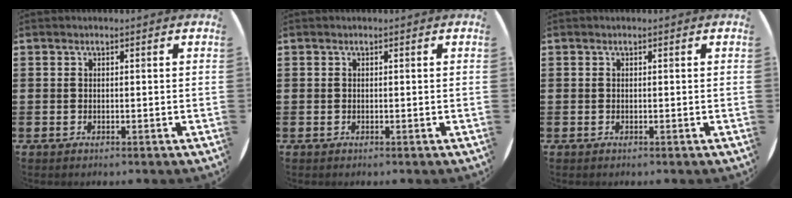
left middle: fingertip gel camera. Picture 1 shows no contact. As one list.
[{"total": 0.0}, {"total": 0.0}]